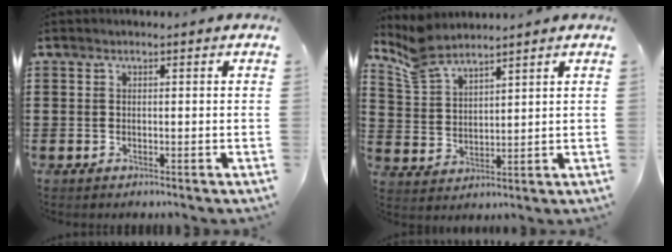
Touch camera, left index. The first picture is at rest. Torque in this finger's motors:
{"motor_torque": [-0.01, -0.07, 0.18, 0.02]}